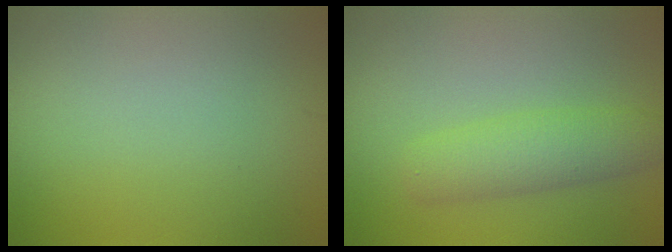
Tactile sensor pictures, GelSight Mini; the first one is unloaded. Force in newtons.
{"total": 3.7, "press": 3.7, "slide": 0.2}